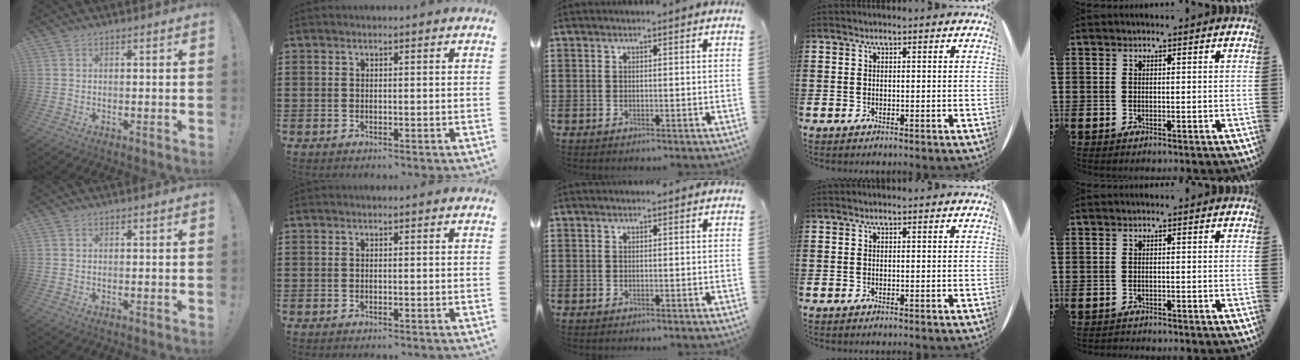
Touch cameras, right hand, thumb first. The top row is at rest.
{"little": {"total": 0.5, "force": [-0.5, 0.1, 0.0], "torque": [-0.001, -0.001, -0.011]}}